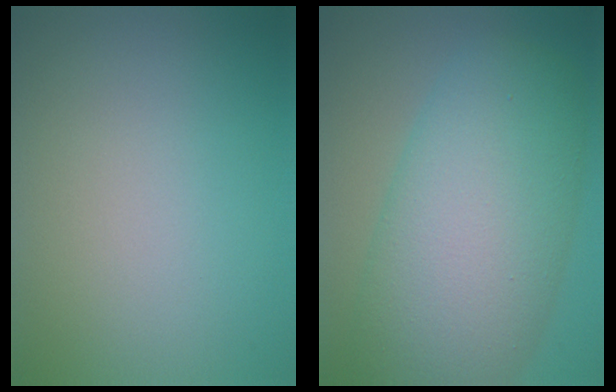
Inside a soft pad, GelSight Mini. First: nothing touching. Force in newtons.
{"total": 12.0, "press": 12.0, "slide": 0.4}